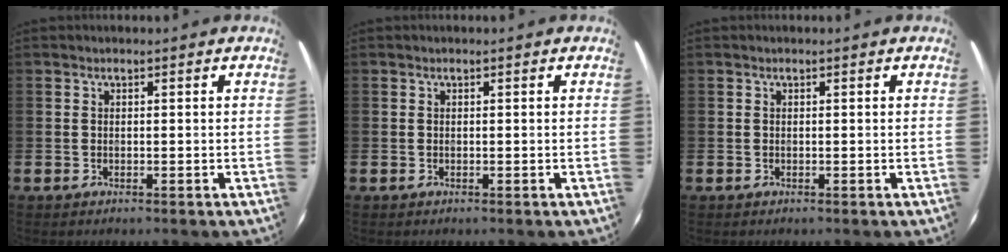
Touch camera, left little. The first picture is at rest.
{"total": 0.0}
{"total": 0.0}